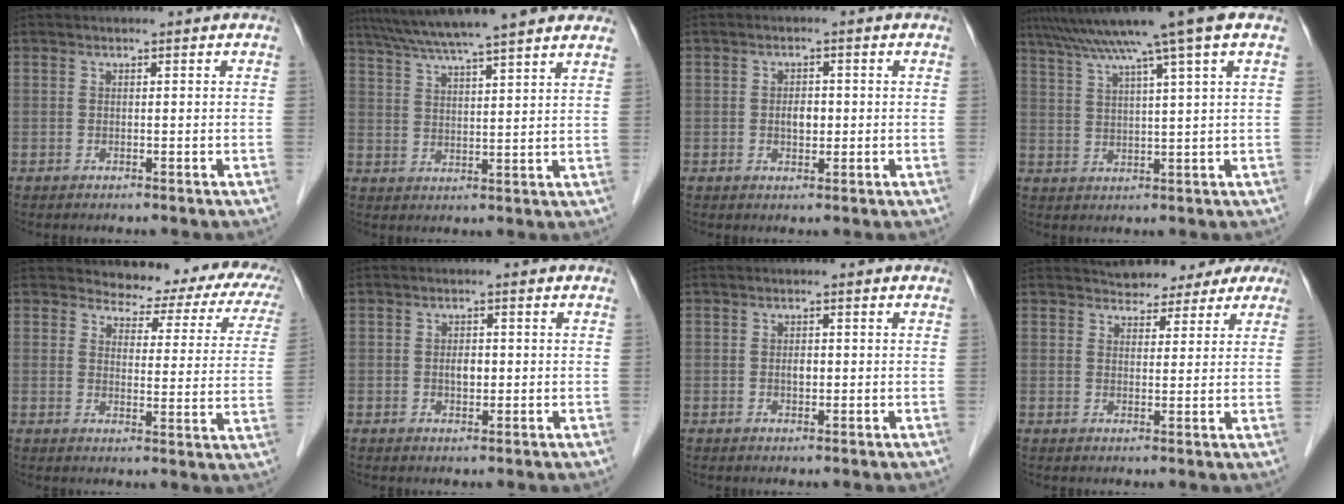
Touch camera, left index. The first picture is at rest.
{"total": 17.3, "force": [14.6, 0.4, 9.3], "torque": [-0.155, 0.043, 0.203]}
{"total": 2.4, "force": [-0.2, 1.4, 2.0], "torque": [-0.034, 0.003, -0.002]}
{"total": 11.8, "force": [8.5, -1.9, 8.1], "torque": [-0.137, 0.028, 0.122]}
{"total": 12.3, "force": [10.3, 4.8, 4.7], "torque": [-0.032, -0.003, 0.092]}
{"total": 2.1, "force": [-0.1, 1.2, 1.8], "torque": [-0.031, 0.001, -0.002]}
{"total": 1.4, "force": [-0.1, 0.8, 1.1], "torque": [-0.021, 0.001, -0.001]}
{"total": 7.4, "force": [6.2, 3.7, 1.8], "torque": [-0.014, 0.018, 0.067]}